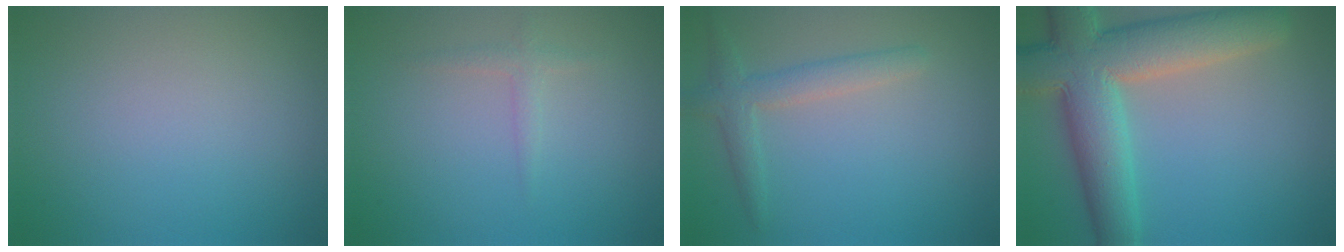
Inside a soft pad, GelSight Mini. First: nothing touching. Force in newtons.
{"total": 1.1, "press": 1.1, "slide": 0.0}
{"total": 2.6, "press": 2.6, "slide": 0.1}
{"total": 10.2, "press": 10.1, "slide": 0.9}